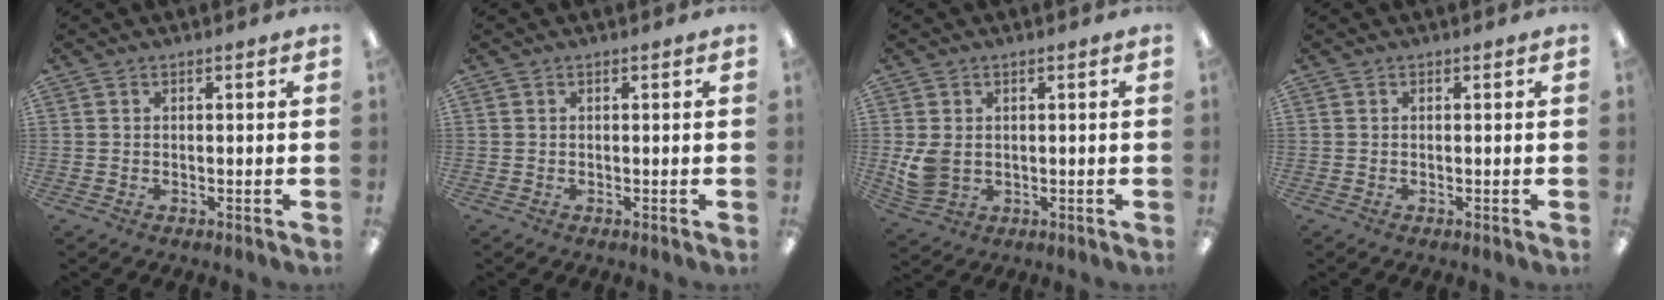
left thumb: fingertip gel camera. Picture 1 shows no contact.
{"total": 0.0}
{"total": 5.2, "force": [0.6, 3.9, 3.3], "torque": [-0.074, -0.004, 0.011]}
{"total": 0.0}